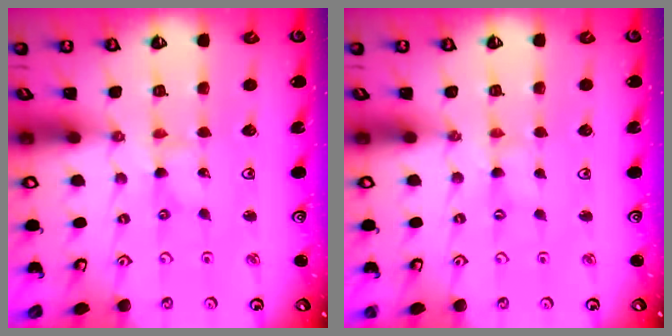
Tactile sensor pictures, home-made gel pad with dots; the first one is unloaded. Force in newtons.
{"total": 0.0}